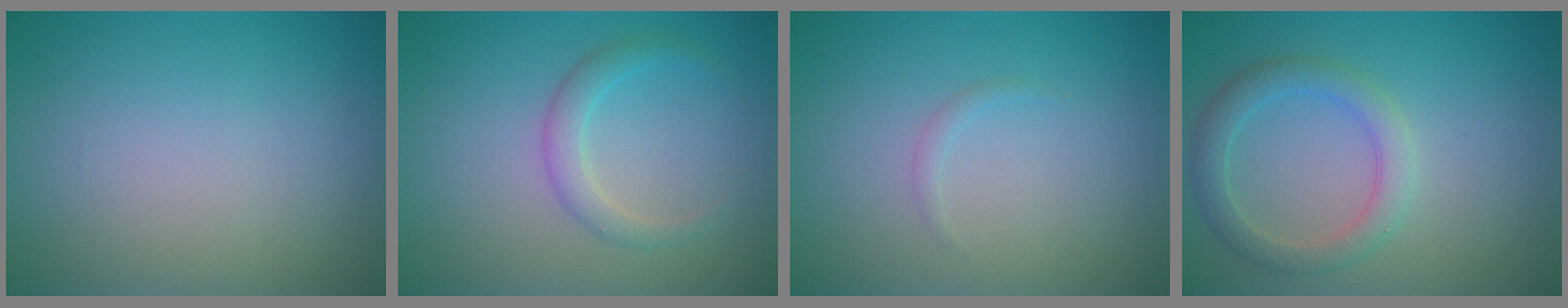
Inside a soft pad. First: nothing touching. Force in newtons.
{"total": 2.0, "press": 2.0, "slide": 0.1}
{"total": 0.5, "press": 0.5, "slide": 0.1}
{"total": 3.0, "press": 3.0, "slide": 0.1}